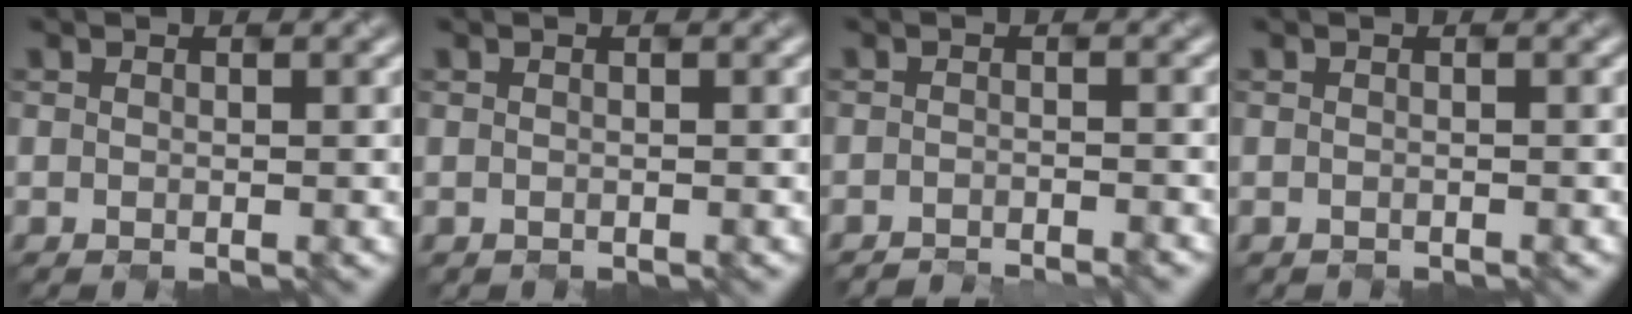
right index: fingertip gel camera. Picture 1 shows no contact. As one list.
[{"total": 0.0}, {"total": 1.8, "force": [-1.7, 0.2, 0.6], "torque": [0.012, -0.004, -0.032]}, {"total": 0.0}]